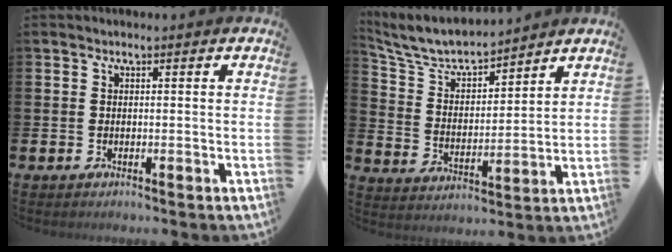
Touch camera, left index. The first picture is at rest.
{"total": 7.0, "force": [6.5, 1.5, 2.0], "torque": [-0.069, -0.046, 0.112]}